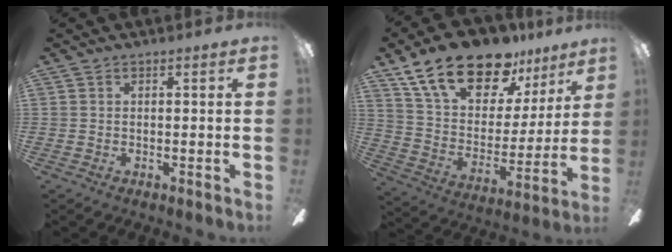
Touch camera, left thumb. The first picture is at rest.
{"total": 21.4, "force": [15.7, 9.9, 10.7], "torque": [-0.194, -0.100, 0.282]}